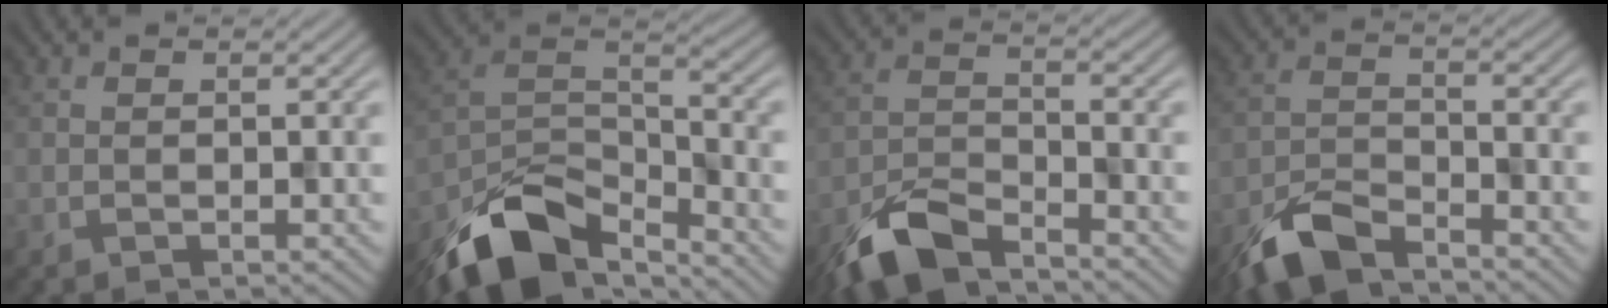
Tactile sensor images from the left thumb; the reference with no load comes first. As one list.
[{"total": 12.3, "force": [-9.1, 5.0, 6.7], "torque": [-0.135, -0.013, -0.177]}, {"total": 7.9, "force": [-6.3, 2.4, 4.2], "torque": [-0.083, -0.007, -0.140]}, {"total": 7.1, "force": [-5.7, 2.1, 3.6], "torque": [-0.071, -0.007, -0.127]}]